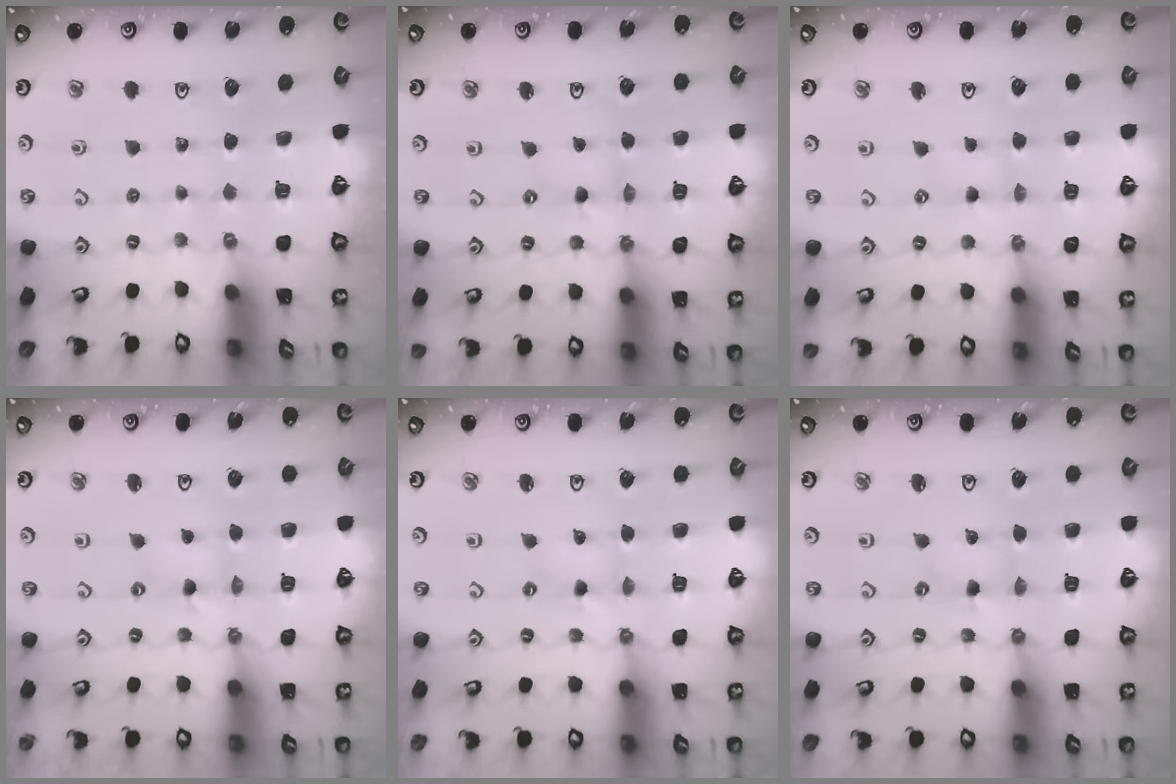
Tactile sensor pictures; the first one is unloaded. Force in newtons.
{"total": 1.2, "press": 1.2, "slide": 0.3}
{"total": 1.0, "press": 0.9, "slide": 0.2}
{"total": 1.6, "press": 1.6, "slide": 0.3}
{"total": 1.1, "press": 1.1, "slide": 0.2}
{"total": 0.0}